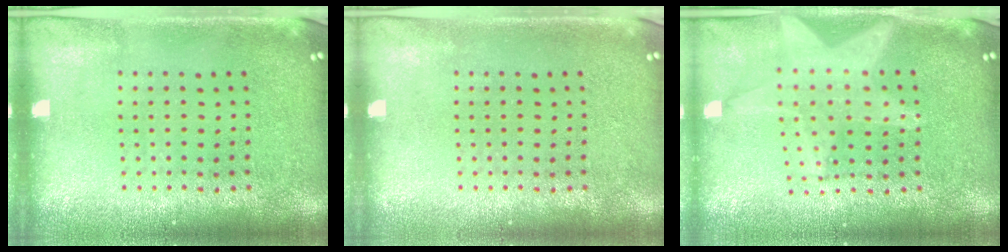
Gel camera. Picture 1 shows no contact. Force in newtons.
{"total": 0.0}
{"total": 2.1, "press": 1.7, "slide": 1.2}